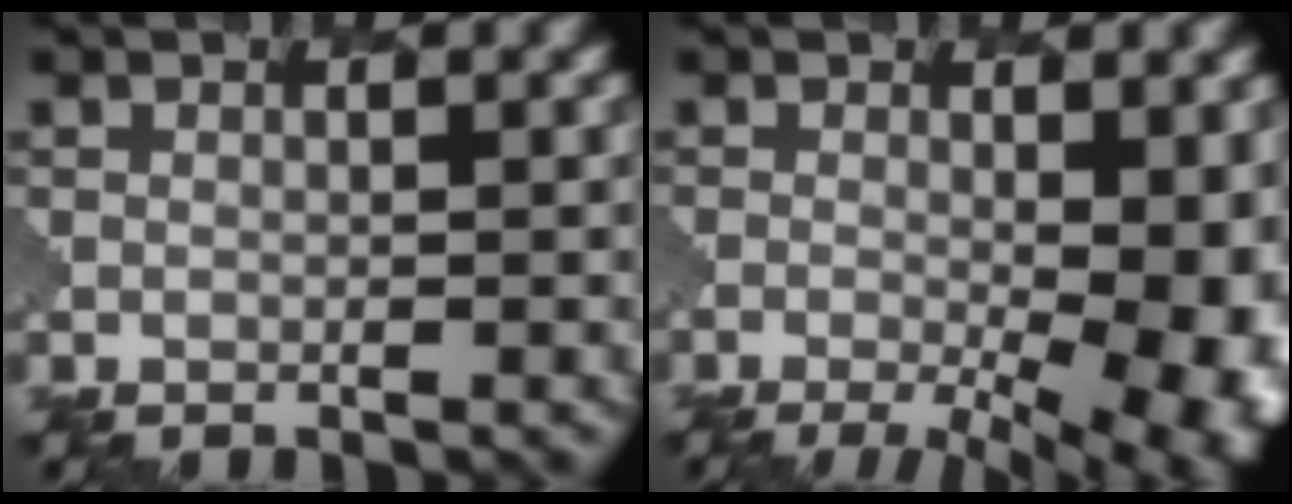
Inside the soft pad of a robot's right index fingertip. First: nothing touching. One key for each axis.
{"total": 12.8, "fx": -2.7, "fy": 5.9, "fz": 11.1, "tx": -0.130, "ty": -0.020, "tz": -0.016}